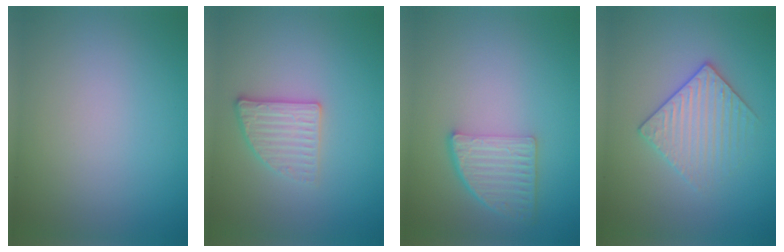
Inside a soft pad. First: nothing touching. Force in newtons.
{"total": 2.6, "press": 2.4, "slide": 1.0}
{"total": 4.5, "press": 3.4, "slide": 2.9}
{"total": 3.2, "press": 3.0, "slide": 1.0}